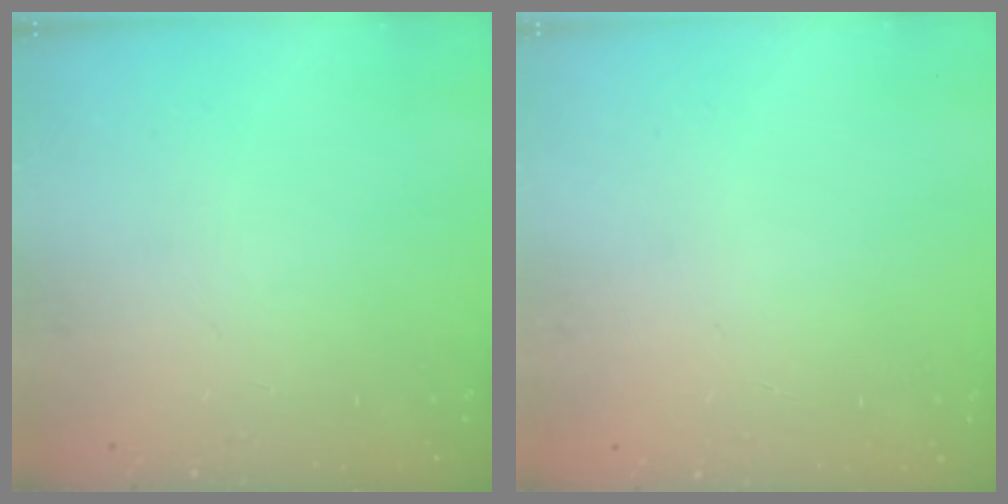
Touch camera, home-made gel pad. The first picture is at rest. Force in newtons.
{"total": 0.0}